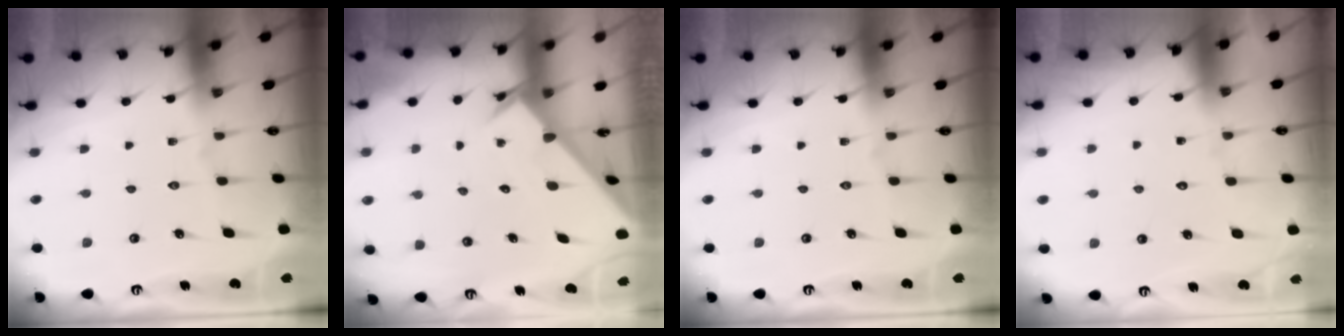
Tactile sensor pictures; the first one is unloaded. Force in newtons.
{"total": 2.4, "press": 2.4, "slide": 0.2}
{"total": 0.0}
{"total": 5.9, "press": 5.9, "slide": 0.4}